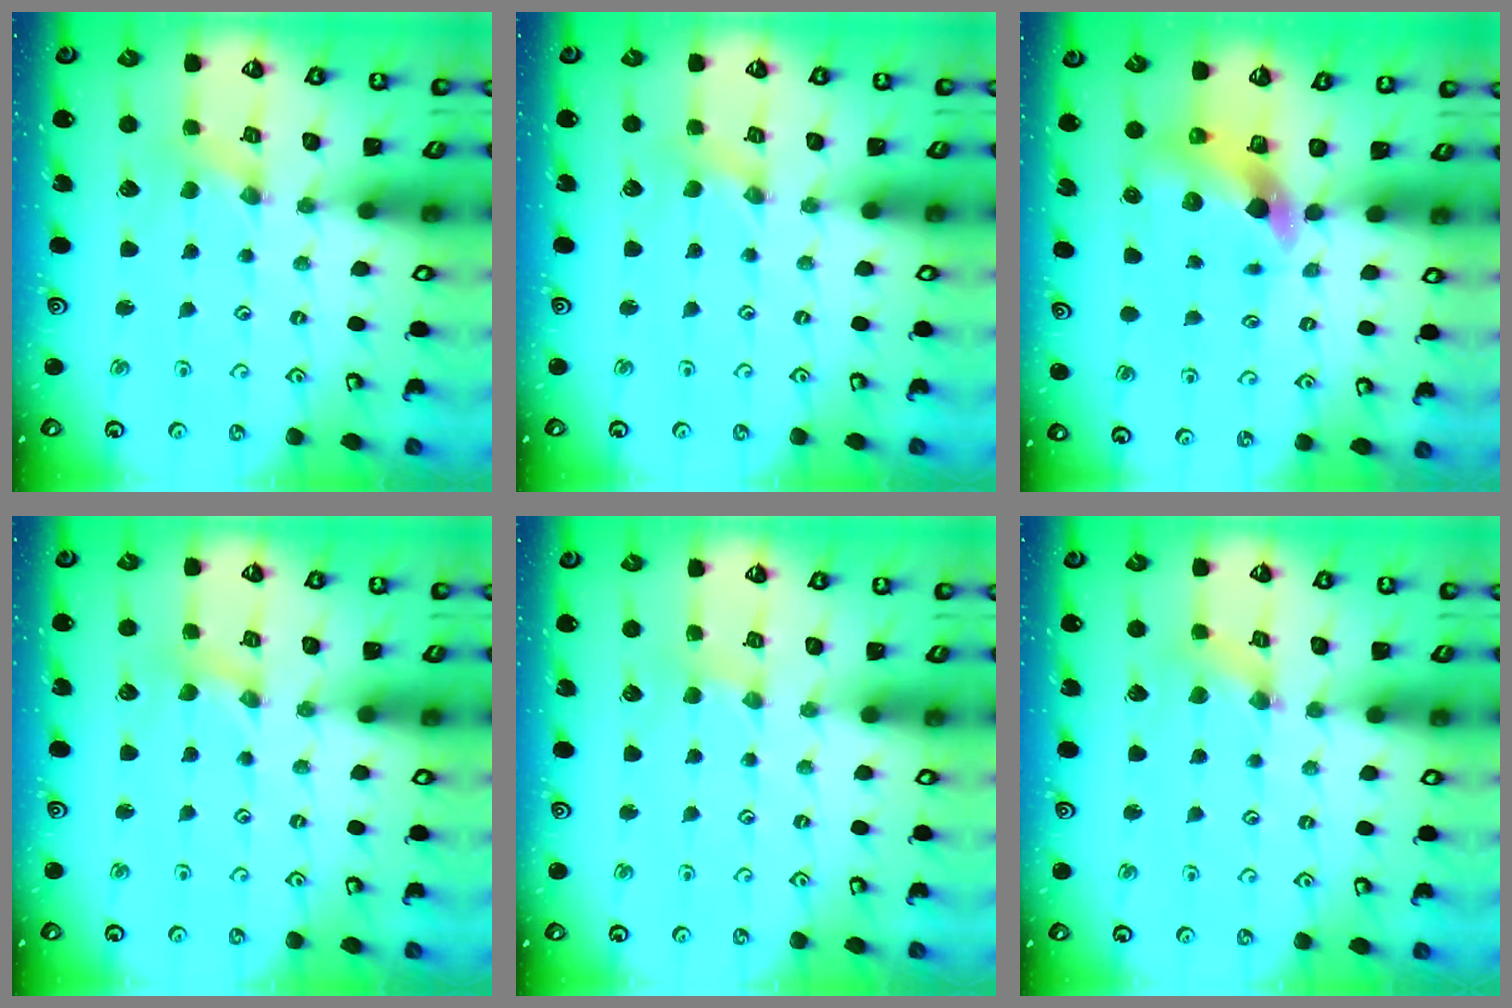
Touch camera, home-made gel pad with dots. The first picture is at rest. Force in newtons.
{"total": 0.0}
{"total": 7.0, "press": 7.0, "slide": 0.9}
{"total": 0.7, "press": 0.7, "slide": 0.2}
{"total": 1.5, "press": 1.5, "slide": 0.3}
{"total": 1.9, "press": 1.9, "slide": 0.3}